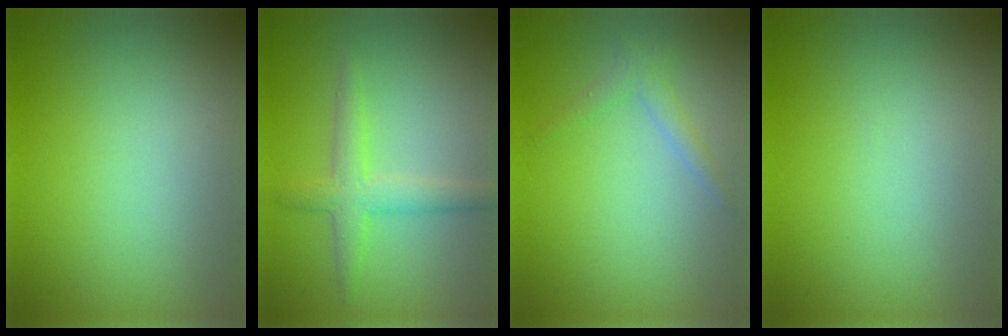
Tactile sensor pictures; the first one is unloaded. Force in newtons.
{"total": 2.7, "press": 2.7, "slide": 0.1}
{"total": 1.4, "press": 1.4, "slide": 0.1}
{"total": 0.0}